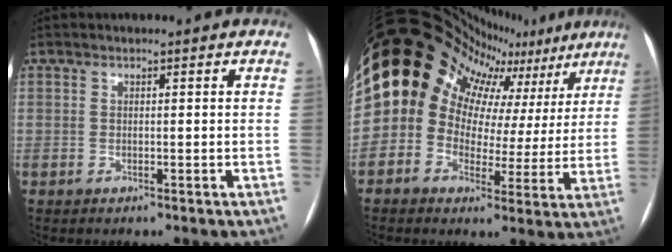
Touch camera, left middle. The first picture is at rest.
{"total": 19.8, "force": [11.4, 13.4, 9.1], "torque": [-0.144, 0.083, 0.131]}